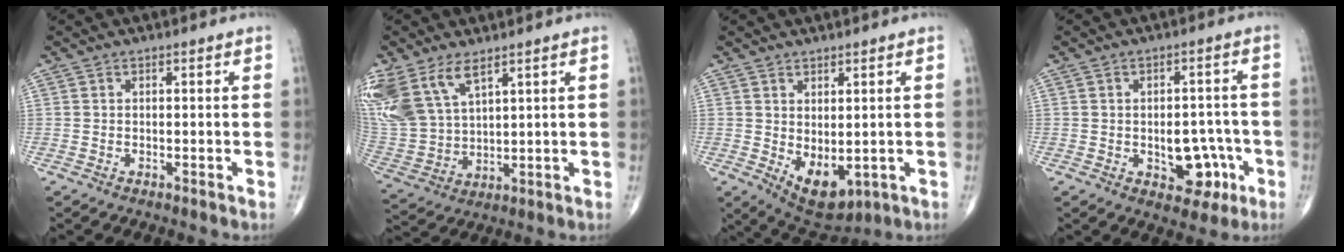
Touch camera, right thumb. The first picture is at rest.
{"total": 15.1, "force": [8.5, 8.0, 9.7], "torque": [-0.223, -0.020, 0.184]}
{"total": 8.0, "force": [-1.0, 4.3, 6.6], "torque": [-0.087, -0.009, 0.008]}
{"total": 8.7, "force": [-2.6, 5.7, 6.0], "torque": [-0.043, 0.025, -0.023]}